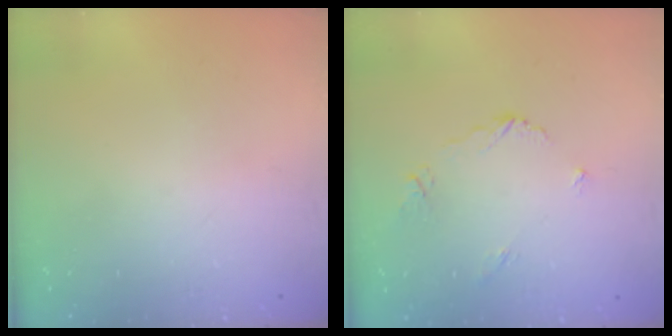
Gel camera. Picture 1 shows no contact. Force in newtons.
{"total": 4.8, "press": 4.8, "slide": 0.3}